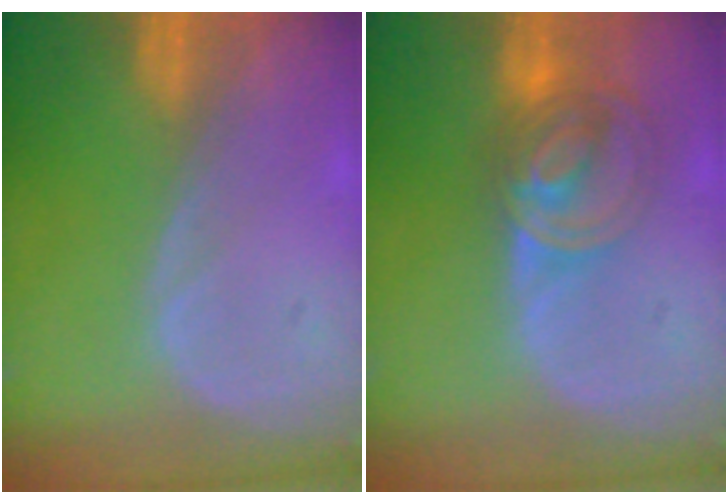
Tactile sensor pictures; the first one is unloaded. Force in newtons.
{"total": 7.5, "press": 6.2, "slide": 4.1}